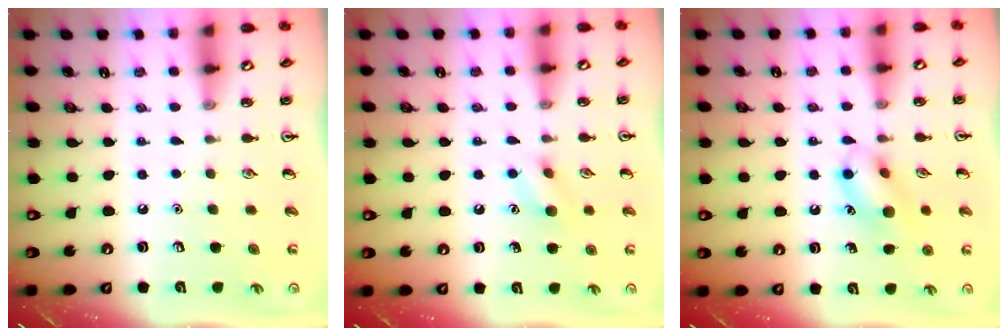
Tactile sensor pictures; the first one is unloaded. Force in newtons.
{"total": 7.2, "press": 7.1, "slide": 1.2}
{"total": 9.9, "press": 9.9, "slide": 0.5}